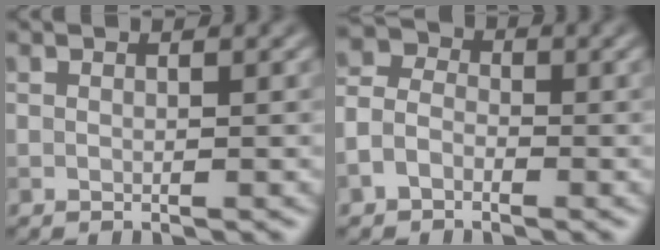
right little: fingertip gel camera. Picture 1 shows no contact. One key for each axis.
{"total": 2.9, "fx": -1.4, "fy": 2.2, "fz": 1.3, "tx": -0.028, "ty": 0.009, "tz": -0.038}